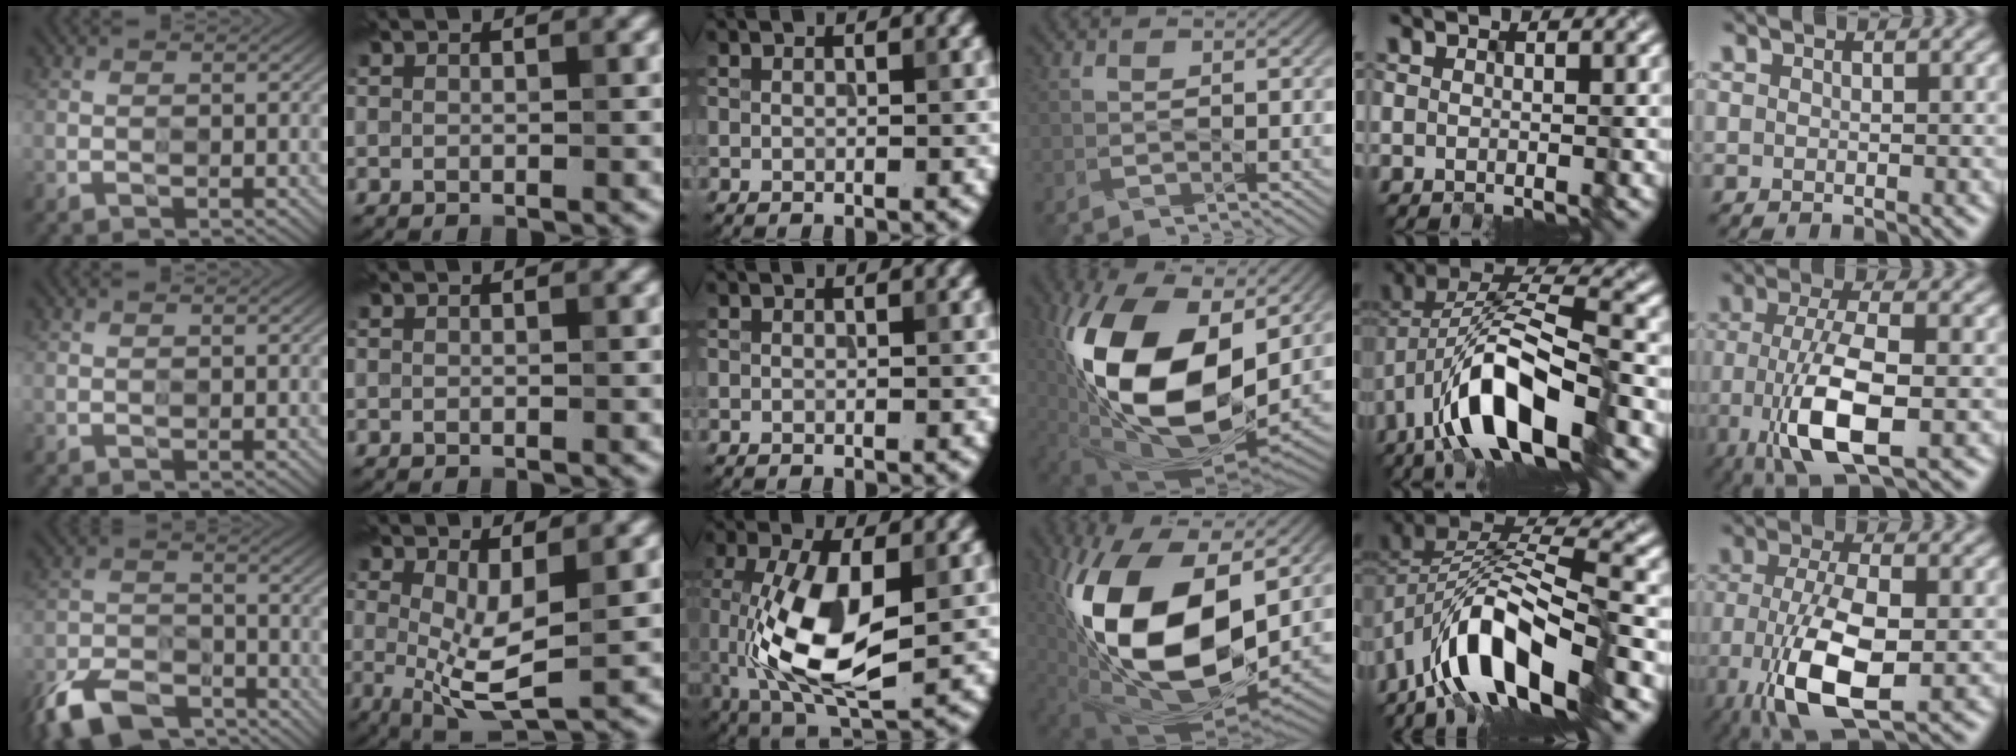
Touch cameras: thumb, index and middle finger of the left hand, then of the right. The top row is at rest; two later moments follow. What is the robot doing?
{"motion": "insert", "object": "pen cap and body"}